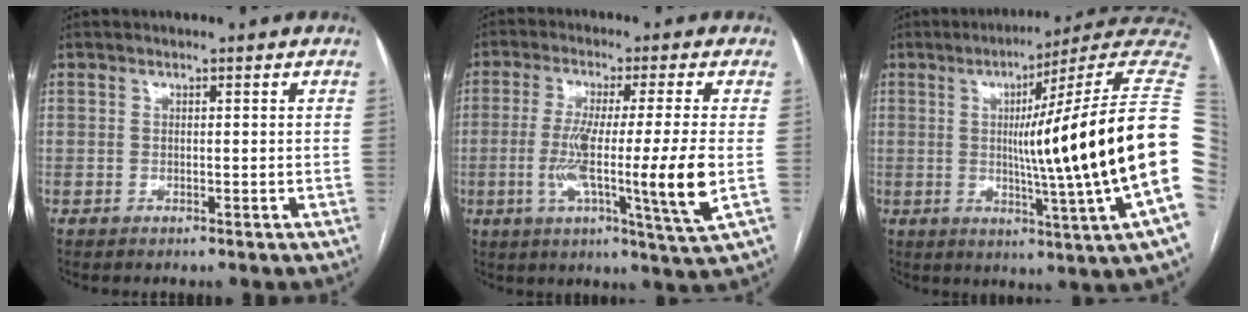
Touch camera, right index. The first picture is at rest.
{"total": 13.6, "force": [-2.1, -1.2, 13.4], "torque": [-0.246, -0.028, -0.044]}
{"total": 24.8, "force": [0.5, -2.2, 24.7], "torque": [-0.236, 0.002, -0.015]}